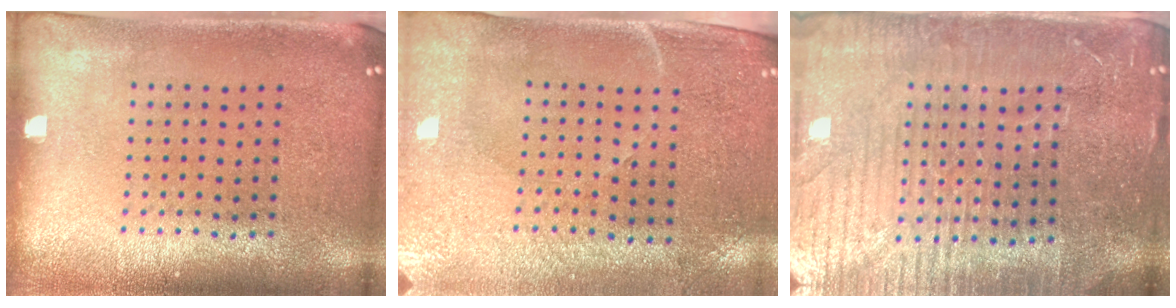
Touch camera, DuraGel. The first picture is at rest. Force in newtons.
{"total": 3.0, "press": 2.7, "slide": 1.3}
{"total": 4.4, "press": 4.1, "slide": 1.5}